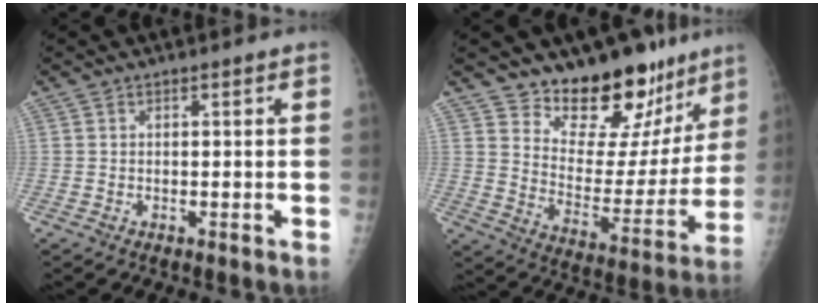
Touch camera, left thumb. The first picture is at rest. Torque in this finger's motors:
{"motor_torque": [0.36, 0.35, -0.31, -0.48, 0.04]}